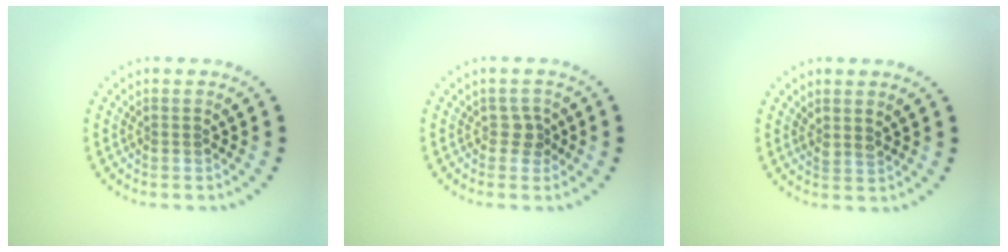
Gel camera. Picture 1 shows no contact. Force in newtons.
{"total": 1.3, "press": 1.0, "slide": 0.8}
{"total": 0.8, "press": 0.6, "slide": 0.6}